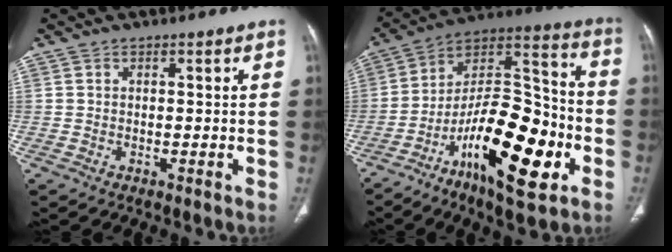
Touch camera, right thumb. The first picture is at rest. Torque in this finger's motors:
{"motor_torque": [1.85, 2.68, 1.87, -0.92, 0.24]}